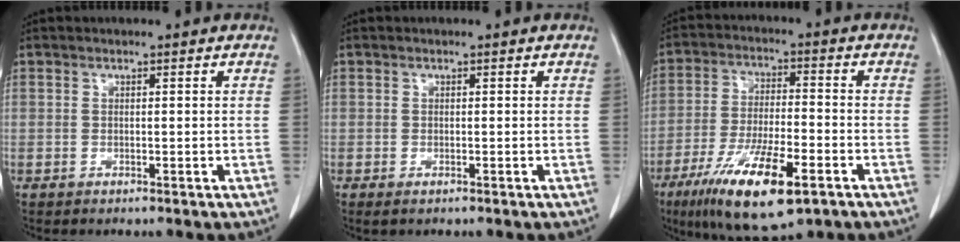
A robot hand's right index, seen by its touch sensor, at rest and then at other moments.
{"total": 0.7, "force": [-0.4, 0.3, 0.5], "torque": [-0.009, -0.002, -0.005]}
{"total": 15.0, "force": [-8.1, 3.4, 12.2], "torque": [-0.231, -0.027, -0.136]}